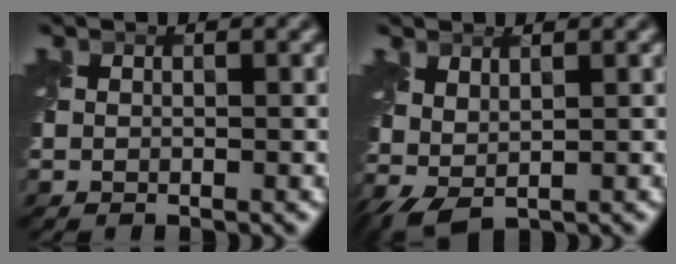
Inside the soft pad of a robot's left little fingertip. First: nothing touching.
{"total": 1.8, "force": [1.0, 0.9, 1.3], "torque": [-0.030, 0.008, 0.022]}